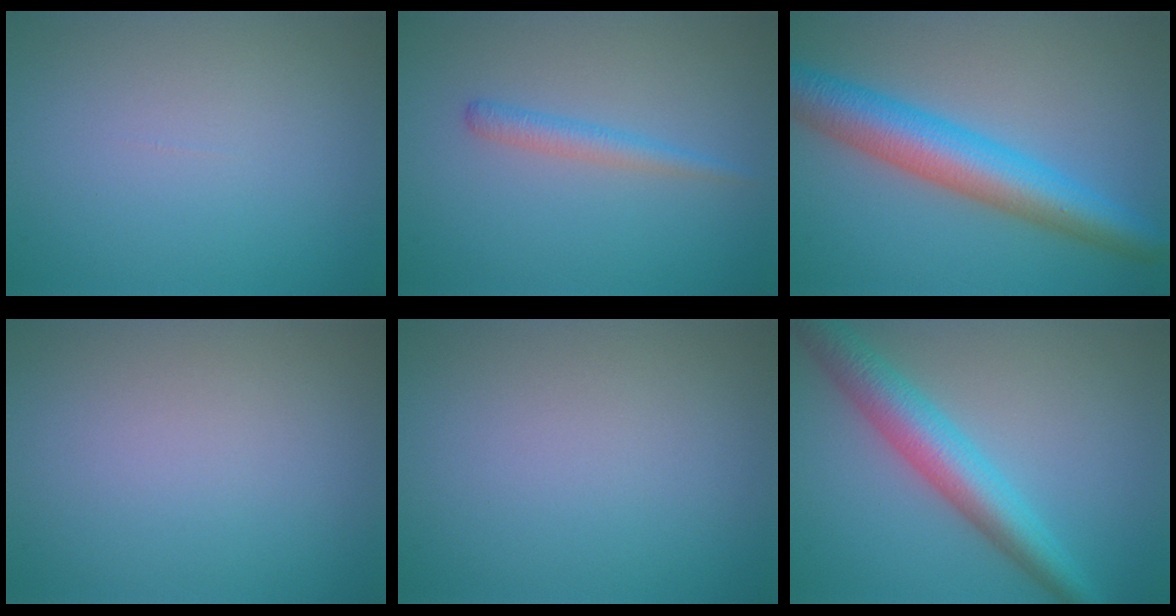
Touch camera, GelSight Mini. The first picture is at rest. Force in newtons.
{"total": 1.7, "press": 1.7, "slide": 0.1}
{"total": 7.5, "press": 7.5, "slide": 0.2}
{"total": 0.0}
{"total": 0.0}
{"total": 6.1, "press": 6.1, "slide": 0.2}